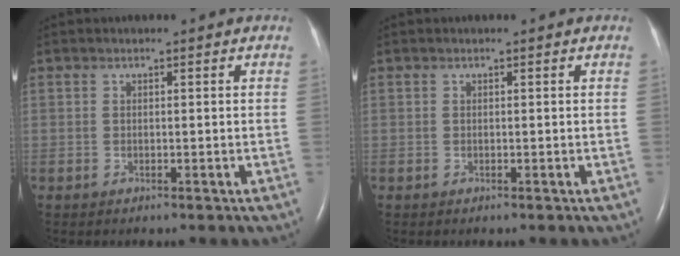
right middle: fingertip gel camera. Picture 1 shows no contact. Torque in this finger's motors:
{"motor_torque": [-0.06, 0.11, 0.00, 0.00]}